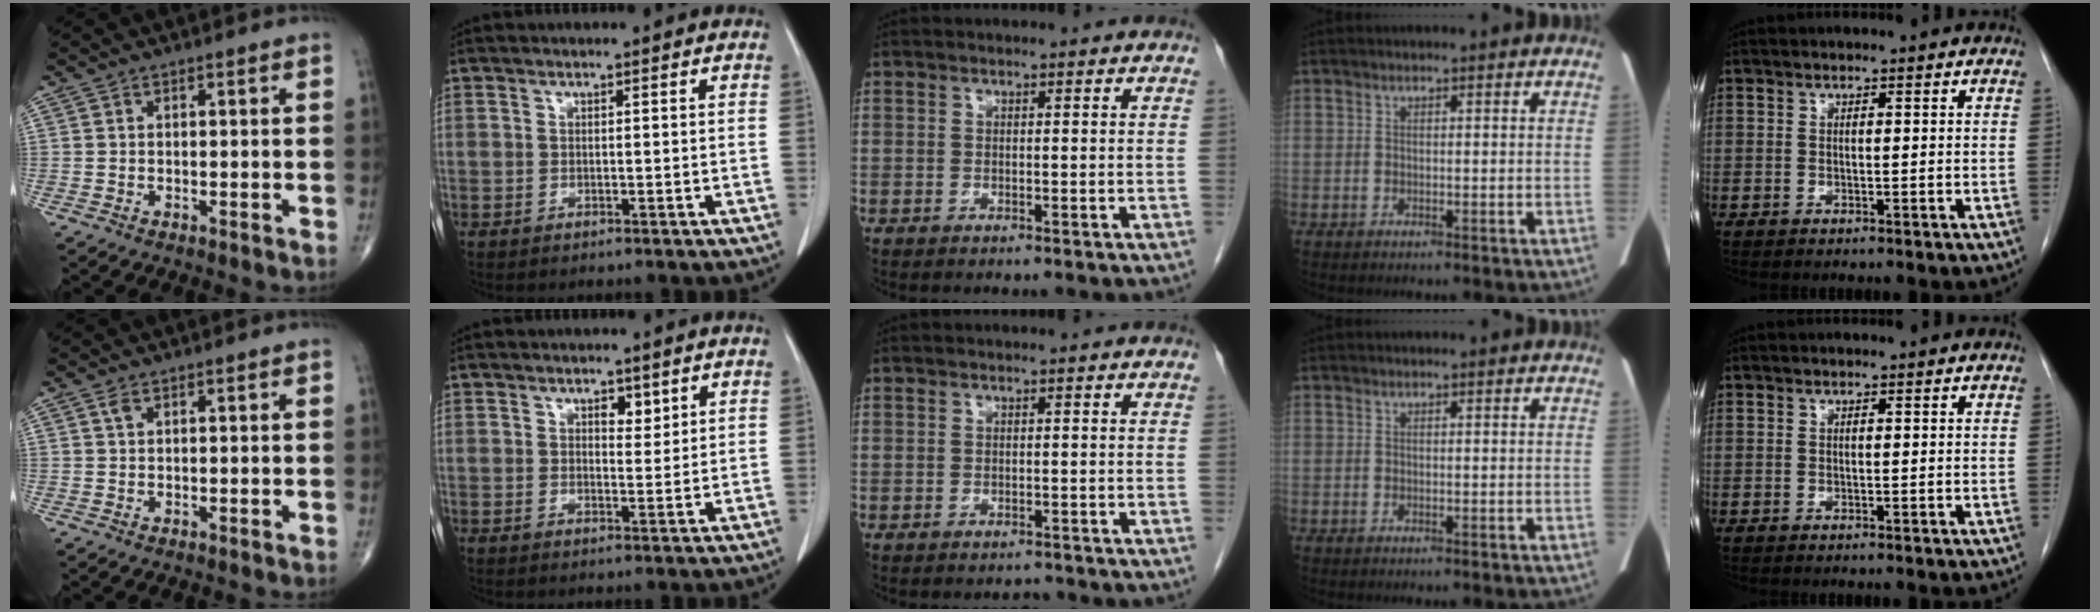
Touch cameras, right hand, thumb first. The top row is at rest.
{"thumb": {"total": 1.2, "force": [0.6, 0.6, 0.8], "torque": [-0.017, 0.005, 0.011]}, "index": {"total": 2.2, "force": [1.3, 1.2, 1.4], "torque": [-0.016, -0.003, 0.022]}, "middle": {"total": 0.9, "force": [-0.8, 0.2, -0.2], "torque": [0.000, -0.003, -0.010]}}